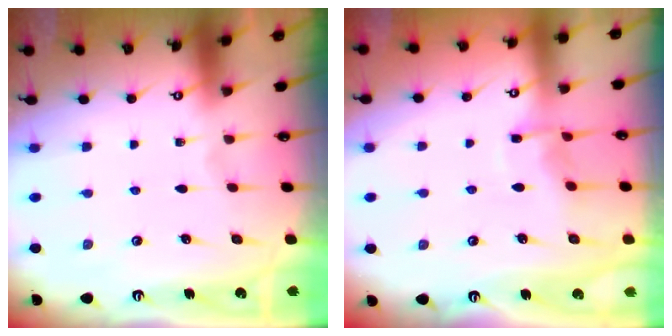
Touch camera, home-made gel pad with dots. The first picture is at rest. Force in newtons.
{"total": 6.3, "press": 6.3, "slide": 0.7}